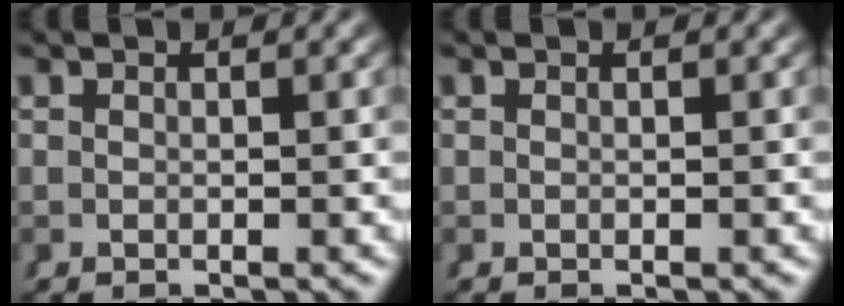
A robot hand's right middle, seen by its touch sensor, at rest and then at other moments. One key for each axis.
{"total": 0.0}